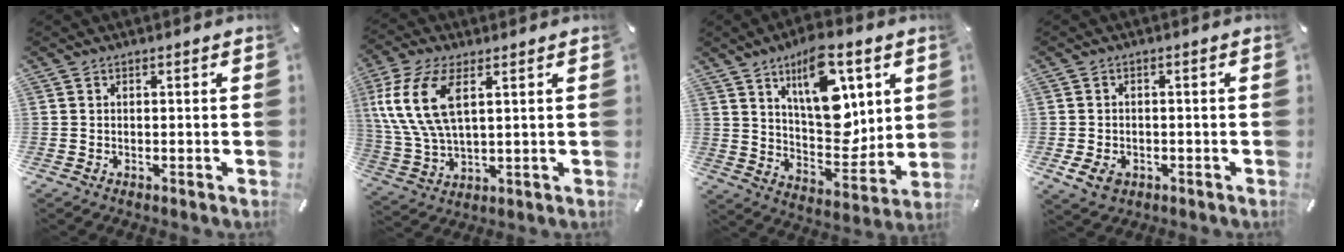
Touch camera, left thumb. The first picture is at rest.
{"total": 12.8, "force": [4.4, 6.4, 10.1], "torque": [-0.239, -0.002, 0.078]}
{"total": 18.2, "force": [8.1, 9.4, 13.3], "torque": [-0.200, -0.047, 0.135]}
{"total": 3.7, "force": [-1.5, 2.8, 1.9], "torque": [-0.045, 0.004, -0.030]}